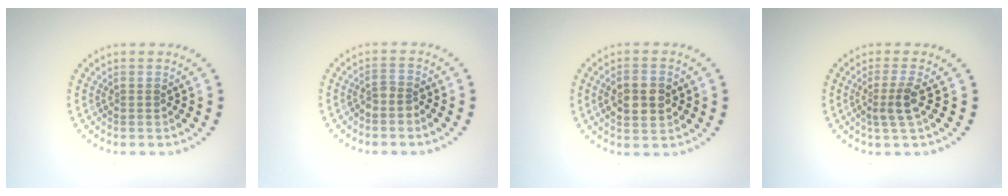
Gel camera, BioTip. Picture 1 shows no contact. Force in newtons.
{"total": 1.4, "press": 1.0, "slide": 1.0}
{"total": 3.9, "press": 3.9, "slide": 0.2}
{"total": 2.4, "press": 1.8, "slide": 1.5}